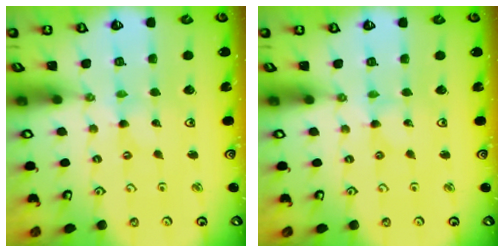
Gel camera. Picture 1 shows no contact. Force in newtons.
{"total": 0.0}